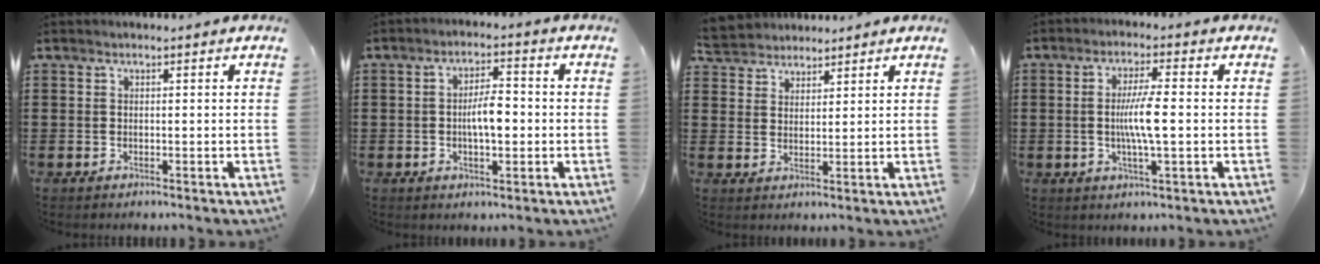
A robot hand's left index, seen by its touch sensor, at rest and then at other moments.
{"total": 5.1, "force": [-0.5, 2.0, 4.7], "torque": [-0.078, 0.003, -0.014]}
{"total": 3.7, "force": [3.4, 1.4, -0.4], "torque": [-0.008, -0.005, 0.064]}
{"total": 6.5, "force": [-0.3, 1.0, 6.4], "torque": [-0.120, 0.000, -0.012]}